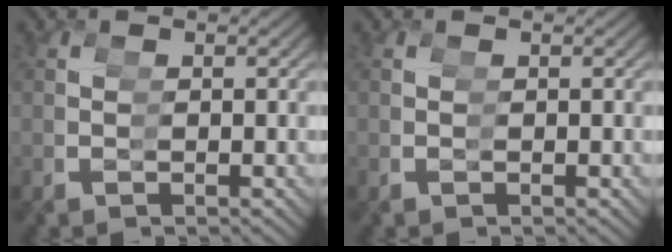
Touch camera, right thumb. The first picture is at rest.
{"total": 0.0}